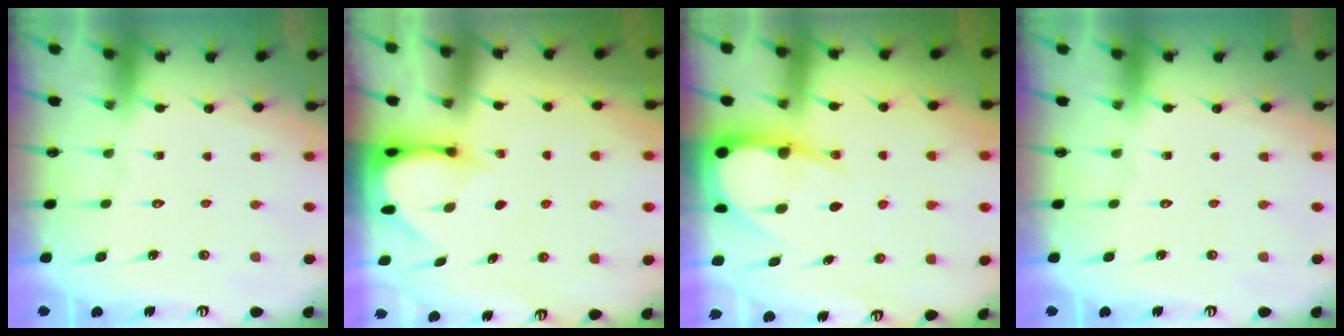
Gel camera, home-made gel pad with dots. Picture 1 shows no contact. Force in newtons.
{"total": 3.3, "press": 3.3, "slide": 0.3}
{"total": 9.7, "press": 9.7, "slide": 1.1}
{"total": 0.0}